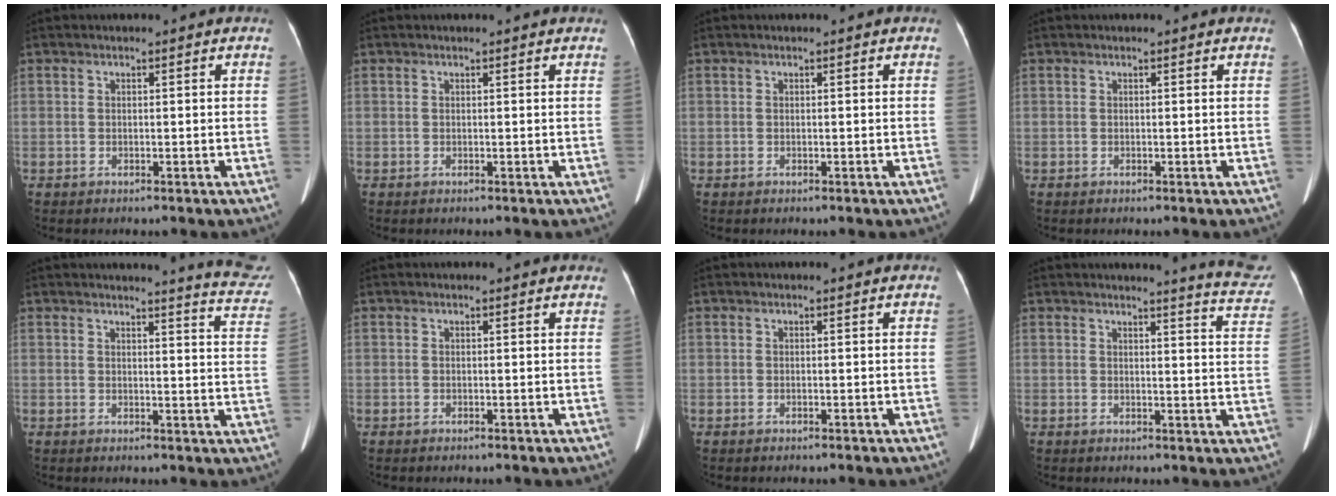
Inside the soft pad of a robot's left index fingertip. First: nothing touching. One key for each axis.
{"total": 0.9, "fx": 0.9, "fy": 0.0, "fz": 0.2, "tx": -0.009, "ty": 0.002, "tz": 0.006}
{"total": 0.0}
{"total": 0.0}
{"total": 10.2, "fx": 10.1, "fy": -0.2, "fz": 1.8, "tx": -0.004, "ty": -0.081, "tz": 0.081}
{"total": 0.8, "fx": 0.8, "fy": 0.3, "fz": 0.1, "tx": -0.009, "ty": -0.002, "tz": -0.001}
{"total": 0.0}
{"total": 9.4, "fx": 9.2, "fy": -0.2, "fz": 1.7, "tx": -0.005, "ty": -0.069, "tz": 0.074}